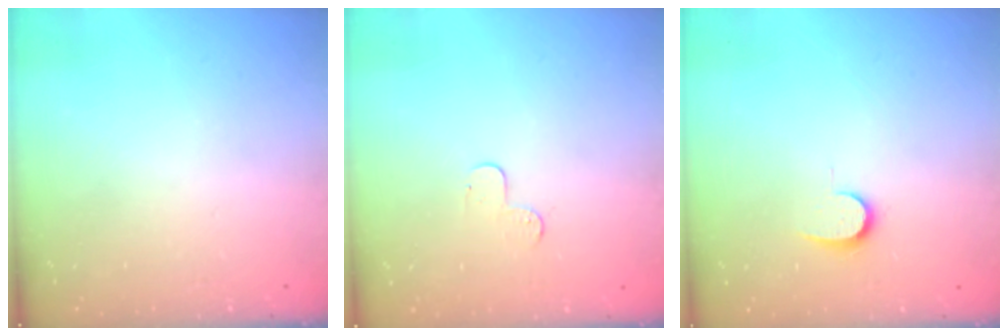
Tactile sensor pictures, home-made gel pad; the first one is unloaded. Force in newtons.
{"total": 4.6, "press": 4.6, "slide": 0.5}
{"total": 6.8, "press": 6.8, "slide": 0.5}